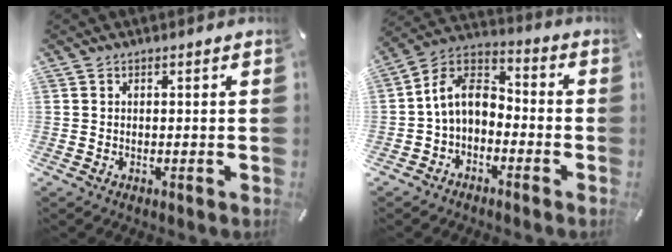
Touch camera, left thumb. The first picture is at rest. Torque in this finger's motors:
{"motor_torque": [1.13, 1.53, 0.49, 0.34, 0.33]}